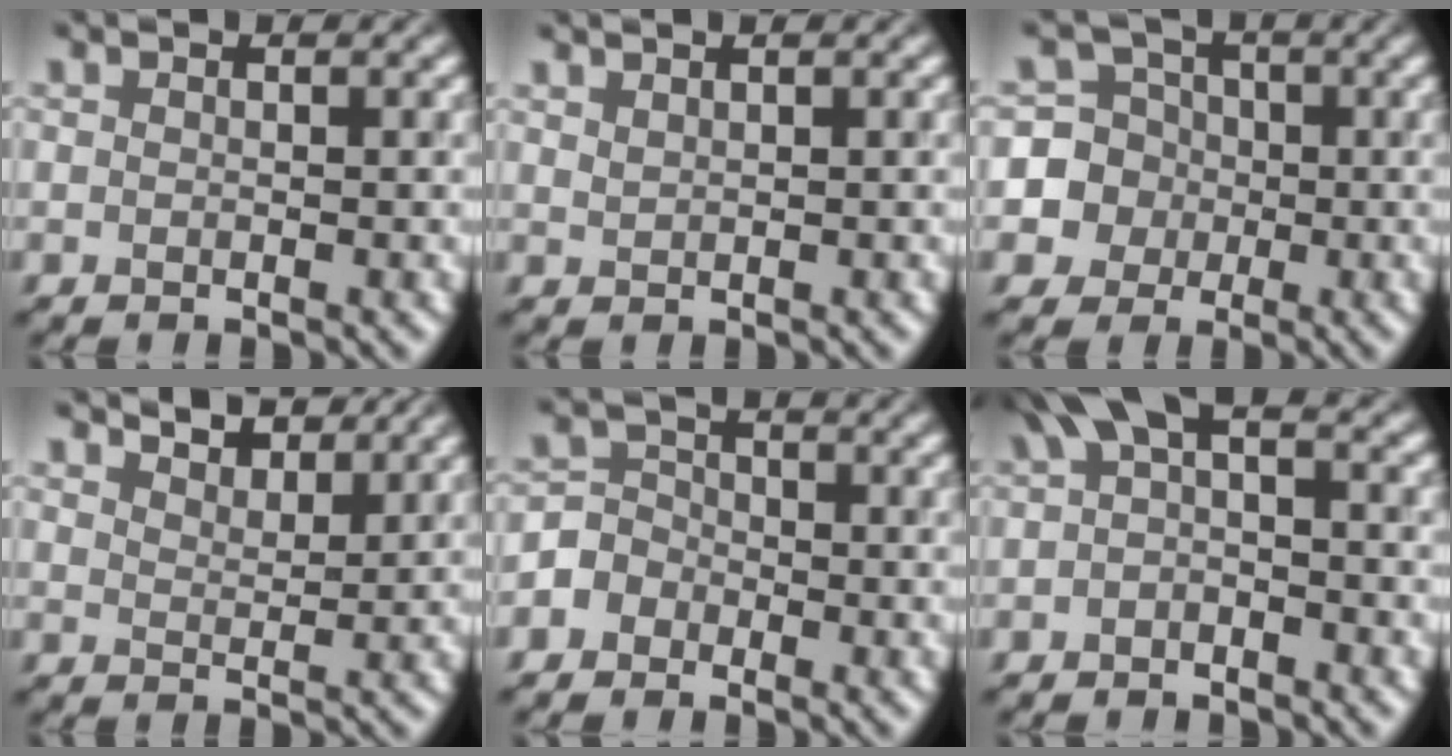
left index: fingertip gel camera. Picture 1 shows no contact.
{"total": 0.8, "force": [0.8, -0.1, -0.3], "torque": [0.009, 0.008, 0.020]}
{"total": 6.5, "force": [-0.8, 6.5, 0.4], "torque": [-0.004, 0.026, -0.036]}
{"total": 3.9, "force": [3.8, 0.6, 0.7], "torque": [-0.012, -0.001, 0.054]}
{"total": 2.0, "force": [-1.0, 1.7, 0.1], "torque": [0.014, 0.016, -0.025]}
{"total": 3.0, "force": [0.5, 1.1, 2.7], "torque": [-0.040, 0.015, 0.001]}